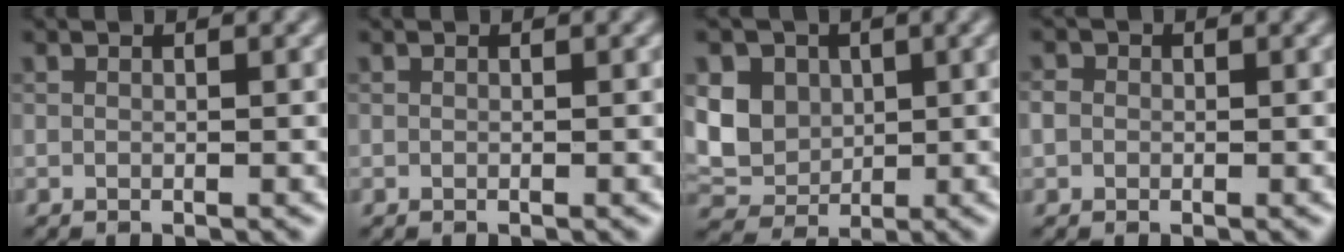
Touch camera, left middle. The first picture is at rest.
{"total": 0.0}
{"total": 5.6, "force": [1.2, 4.6, 3.0], "torque": [-0.068, 0.007, 0.016]}
{"total": 1.4, "force": [0.0, 1.3, 0.5], "torque": [-0.006, 0.003, -0.008]}